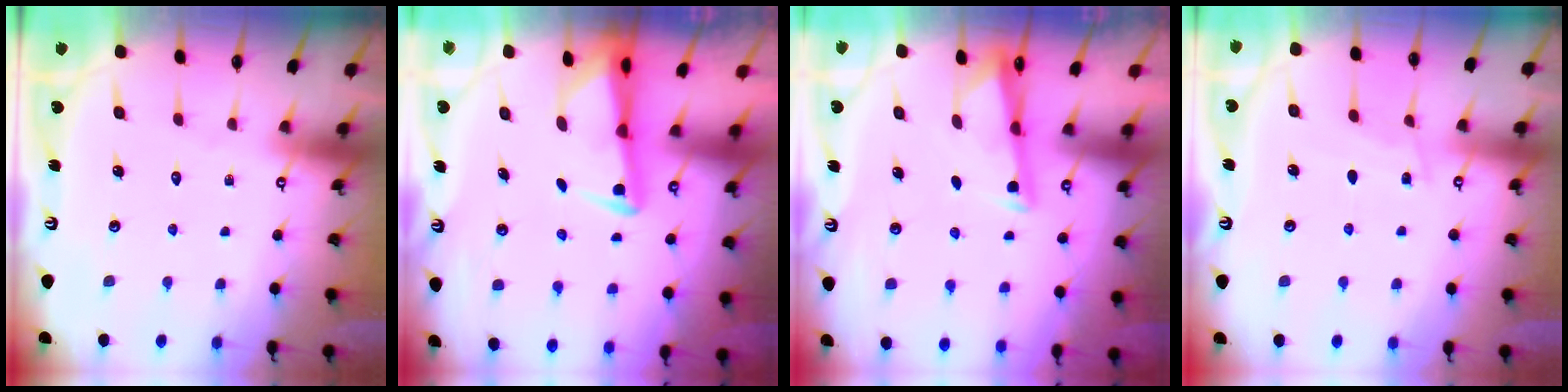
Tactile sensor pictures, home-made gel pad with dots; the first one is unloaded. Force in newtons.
{"total": 3.2, "press": 3.1, "slide": 0.7}
{"total": 3.1, "press": 3.1, "slide": 0.1}
{"total": 5.7, "press": 5.7, "slide": 0.7}